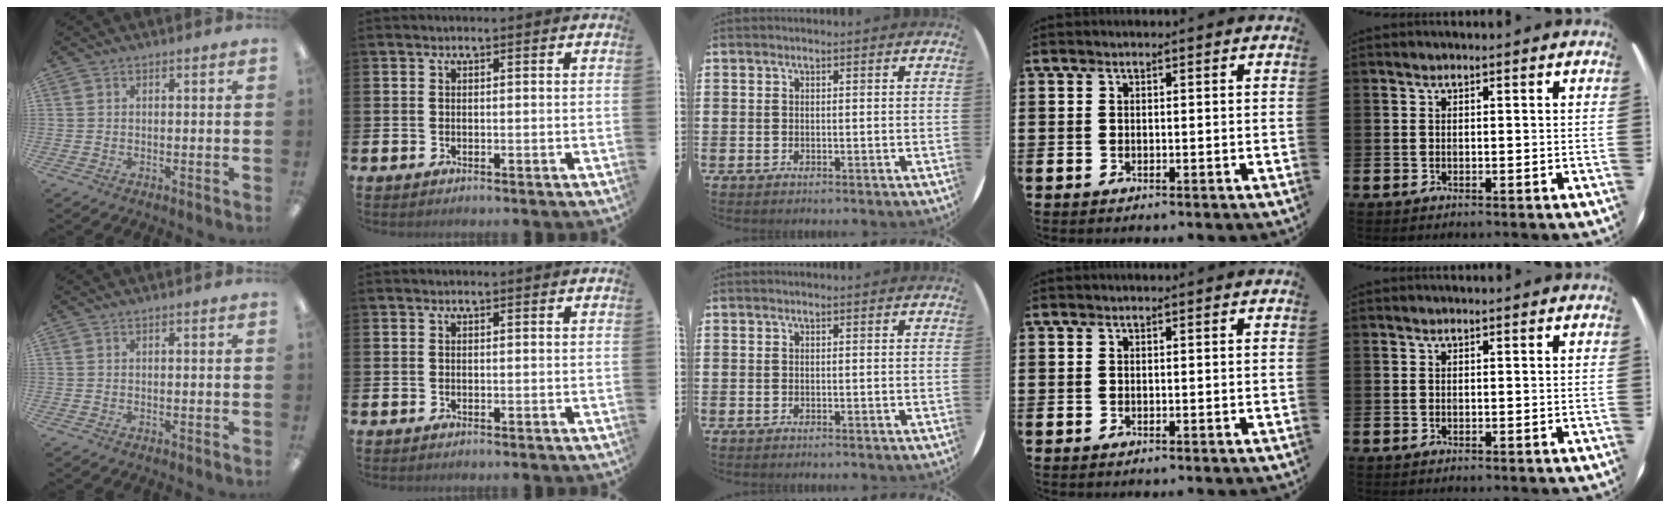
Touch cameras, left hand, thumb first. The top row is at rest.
{}